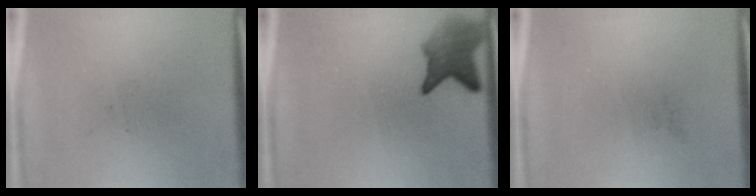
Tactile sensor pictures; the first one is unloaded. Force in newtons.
{"total": 4.7}
{"total": 0.0}